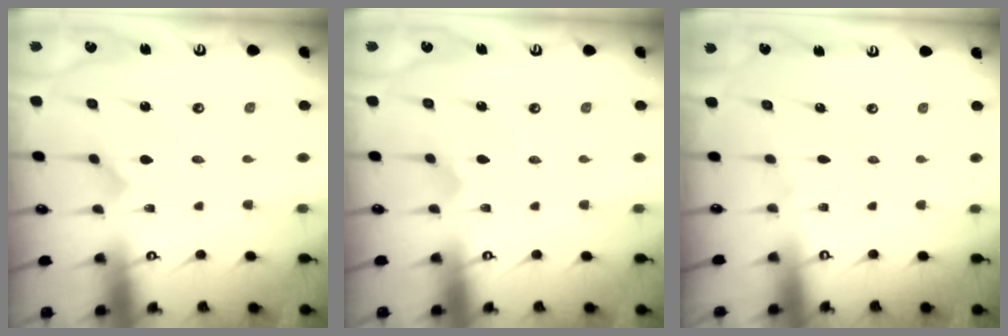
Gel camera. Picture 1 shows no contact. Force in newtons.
{"total": 1.6, "press": 1.5, "slide": 0.5}
{"total": 0.0}